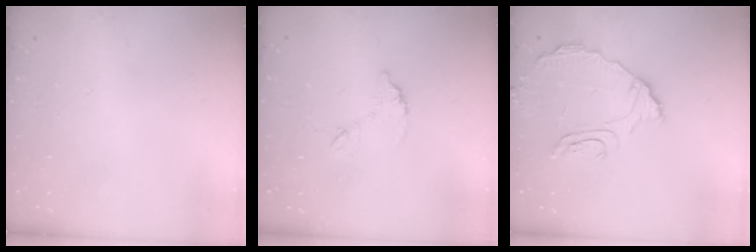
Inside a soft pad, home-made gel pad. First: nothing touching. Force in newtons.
{"total": 7.3, "press": 7.3, "slide": 0.4}
{"total": 9.2, "press": 9.2, "slide": 0.7}